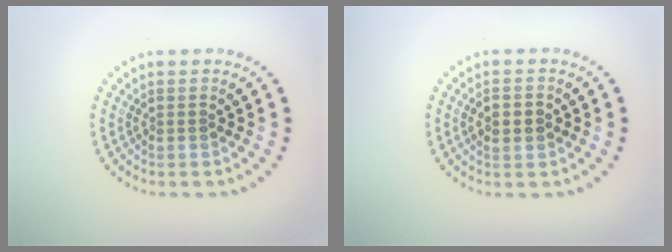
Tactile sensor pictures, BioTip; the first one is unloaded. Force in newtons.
{"total": 2.2, "press": 2.2, "slide": 0.2}